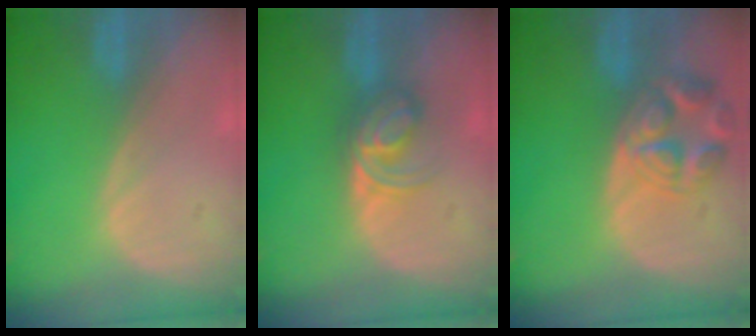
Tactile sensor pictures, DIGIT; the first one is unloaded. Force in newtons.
{"total": 5.7, "press": 4.9, "slide": 2.9}
{"total": 7.4, "press": 6.6, "slide": 3.4}